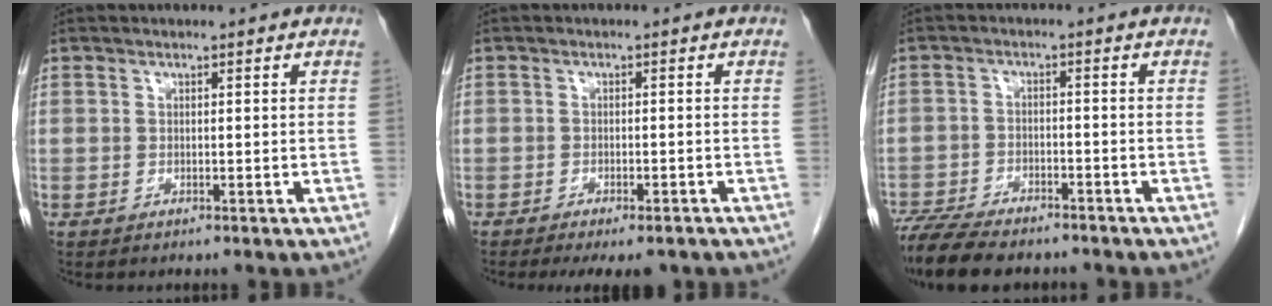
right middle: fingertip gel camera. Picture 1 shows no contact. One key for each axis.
{"total": 6.0, "fx": -4.8, "fy": 1.8, "fz": 3.2, "tx": -0.035, "ty": -0.006, "tz": -0.065}
{"total": 11.7, "fx": -9.8, "fy": 3.2, "fz": 5.4, "tx": -0.097, "ty": -0.013, "tz": -0.155}